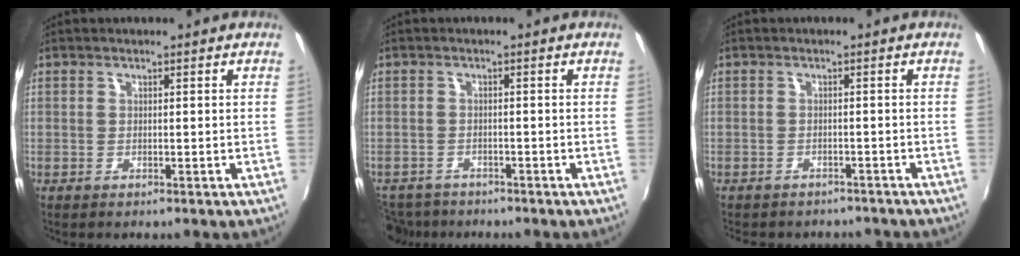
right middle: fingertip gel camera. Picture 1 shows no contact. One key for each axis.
{"total": 6.2, "fx": -5.3, "fy": 3.0, "fz": 1.5, "tx": -0.051, "ty": -0.013, "tz": -0.089}
{"total": 5.6, "fx": -4.9, "fy": 2.1, "fz": 1.6, "tx": -0.040, "ty": -0.014, "tz": -0.066}